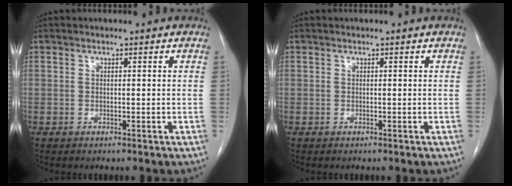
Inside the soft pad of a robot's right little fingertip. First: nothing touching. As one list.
[{"total": 0.0}]